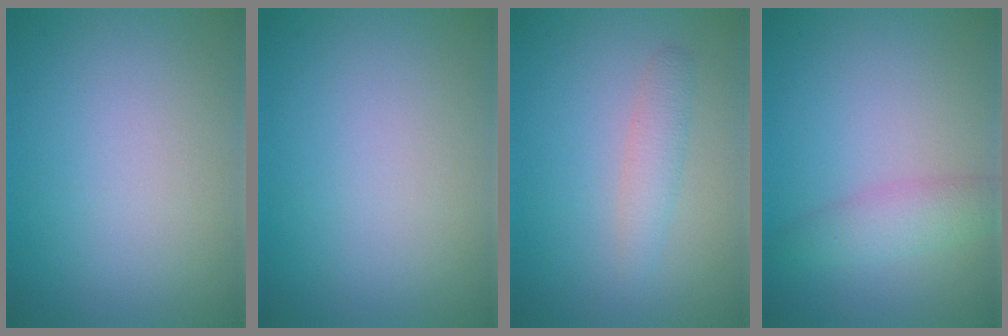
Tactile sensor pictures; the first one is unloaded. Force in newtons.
{"total": 0.0}
{"total": 1.8, "press": 1.8, "slide": 0.0}
{"total": 2.7, "press": 2.7, "slide": 0.0}